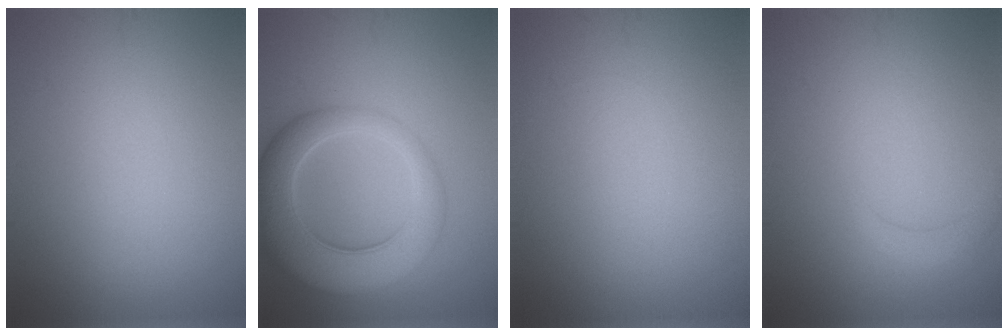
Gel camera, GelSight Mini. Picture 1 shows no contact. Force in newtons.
{"total": 8.1, "press": 8.1, "slide": 0.4}
{"total": 0.0}
{"total": 1.4, "press": 1.4, "slide": 0.2}